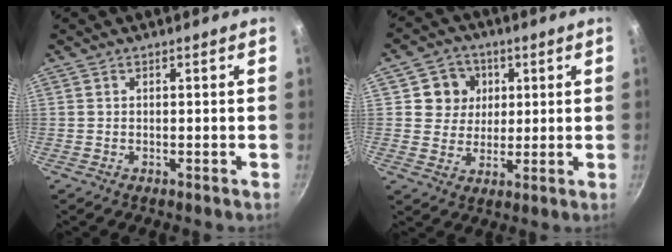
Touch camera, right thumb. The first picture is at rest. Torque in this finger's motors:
{"motor_torque": [0.44, 1.47, -0.15, -0.02, -0.01]}